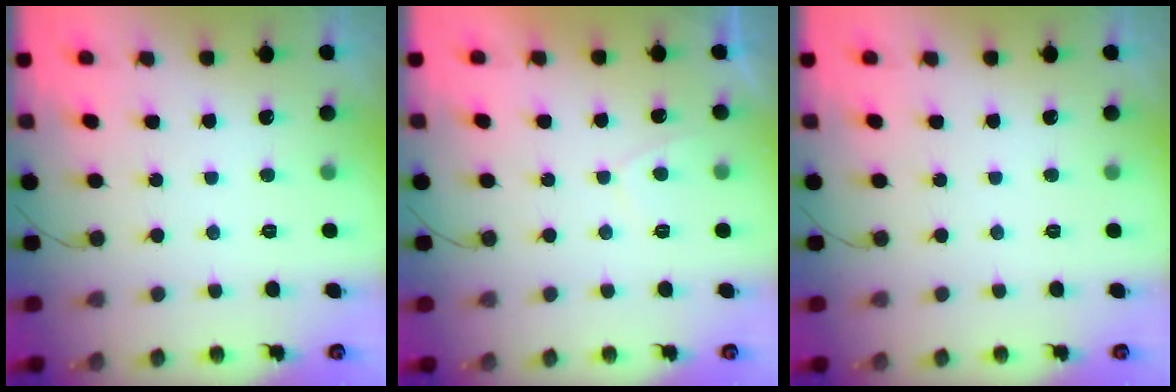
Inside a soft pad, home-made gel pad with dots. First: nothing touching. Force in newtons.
{"total": 2.3, "press": 2.2, "slide": 0.6}
{"total": 0.0}